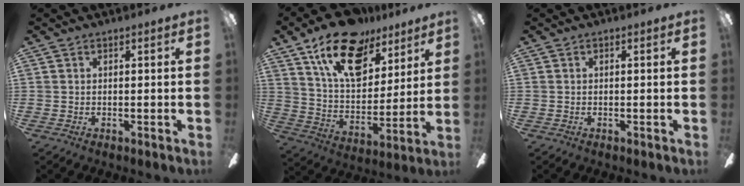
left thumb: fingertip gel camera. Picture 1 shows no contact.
{"total": 20.7, "force": [12.7, 11.3, 11.8], "torque": [-0.189, -0.065, 0.224]}
{"total": 0.0}